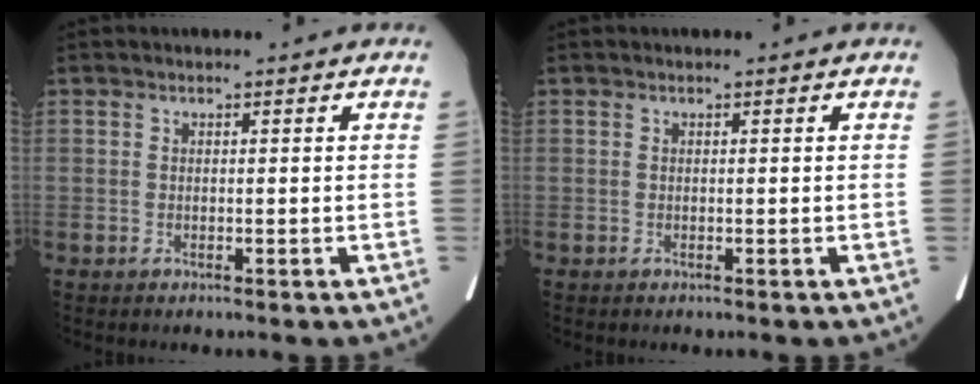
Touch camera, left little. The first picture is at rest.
{"total": 0.0}